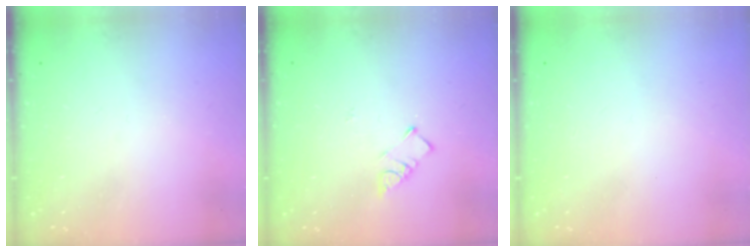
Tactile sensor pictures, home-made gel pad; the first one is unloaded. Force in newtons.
{"total": 3.4, "press": 3.3, "slide": 0.5}
{"total": 1.5, "press": 1.5, "slide": 0.1}